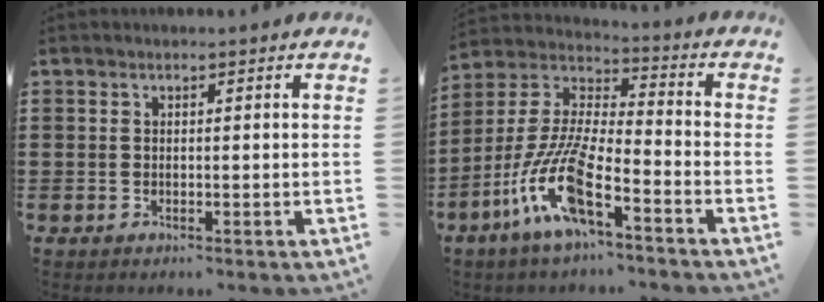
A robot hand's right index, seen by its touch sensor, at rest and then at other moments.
{"total": 12.0, "force": [-7.4, 2.1, 9.2], "torque": [-0.226, -0.021, -0.154]}